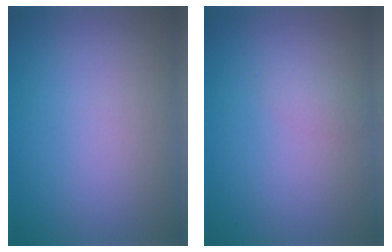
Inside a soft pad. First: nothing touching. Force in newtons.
{"total": 0.8, "press": 0.8, "slide": 0.0}